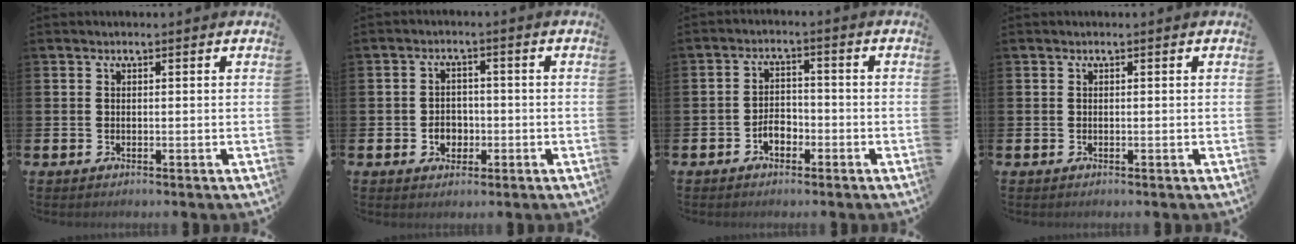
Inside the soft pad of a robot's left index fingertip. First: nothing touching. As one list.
[{"total": 3.0, "force": [-0.9, 2.5, 1.4], "torque": [-0.024, 0.001, -0.024]}, {"total": 3.0, "force": [-1.7, 1.9, 1.5], "torque": [-0.032, 0.006, -0.037]}, {"total": 0.0}]